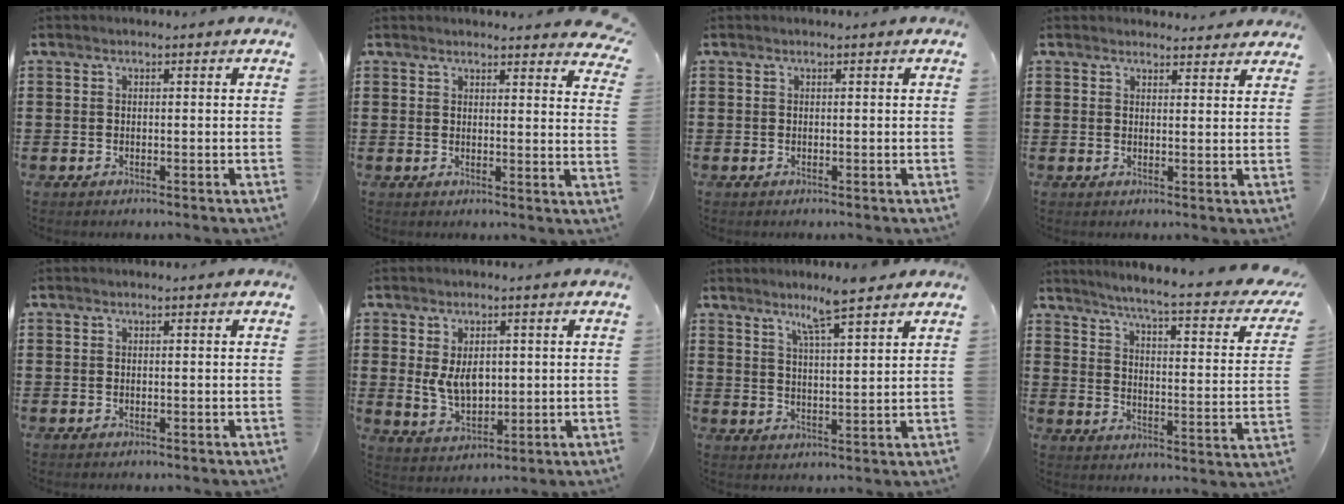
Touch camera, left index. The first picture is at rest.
{"total": 2.8, "force": [2.8, -0.1, 0.3], "torque": [-0.008, -0.012, 0.051]}
{"total": 0.0}
{"total": 2.3, "force": [2.3, 0.4, 0.0], "torque": [0.001, -0.007, 0.042]}
{"total": 0.0}
{"total": 5.2, "force": [0.7, 3.4, 3.9], "torque": [-0.074, 0.000, 0.005]}
{"total": 5.9, "force": [4.8, -0.1, 3.5], "torque": [-0.074, -0.013, 0.081]}
{"total": 4.9, "force": [3.7, -0.7, 3.1], "torque": [-0.078, -0.036, 0.052]}